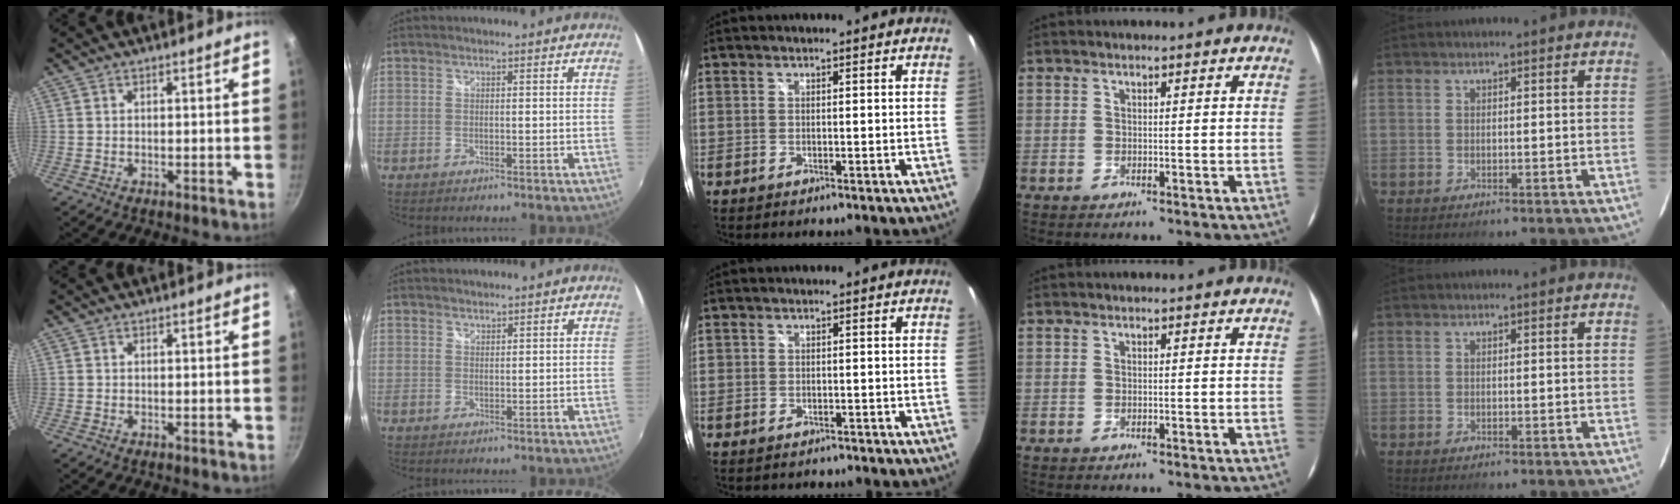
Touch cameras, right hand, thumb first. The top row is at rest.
{"index": {"total": 1.0, "force": [1.0, 0.4, 0.0], "torque": [0.002, 0.002, 0.017]}, "middle": {"total": 1.3, "force": [-1.0, 0.9, 0.1], "torque": [-0.008, 0.002, -0.015]}}